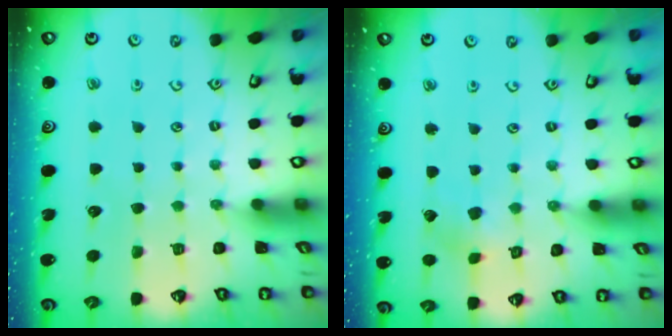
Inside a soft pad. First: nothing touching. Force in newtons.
{"total": 2.9, "press": 2.8, "slide": 0.8}